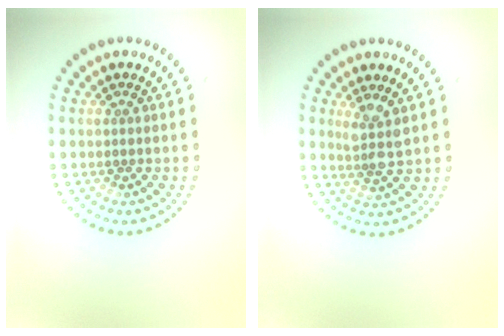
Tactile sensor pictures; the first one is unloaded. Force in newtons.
{"total": 2.5, "press": 2.0, "slide": 1.5}